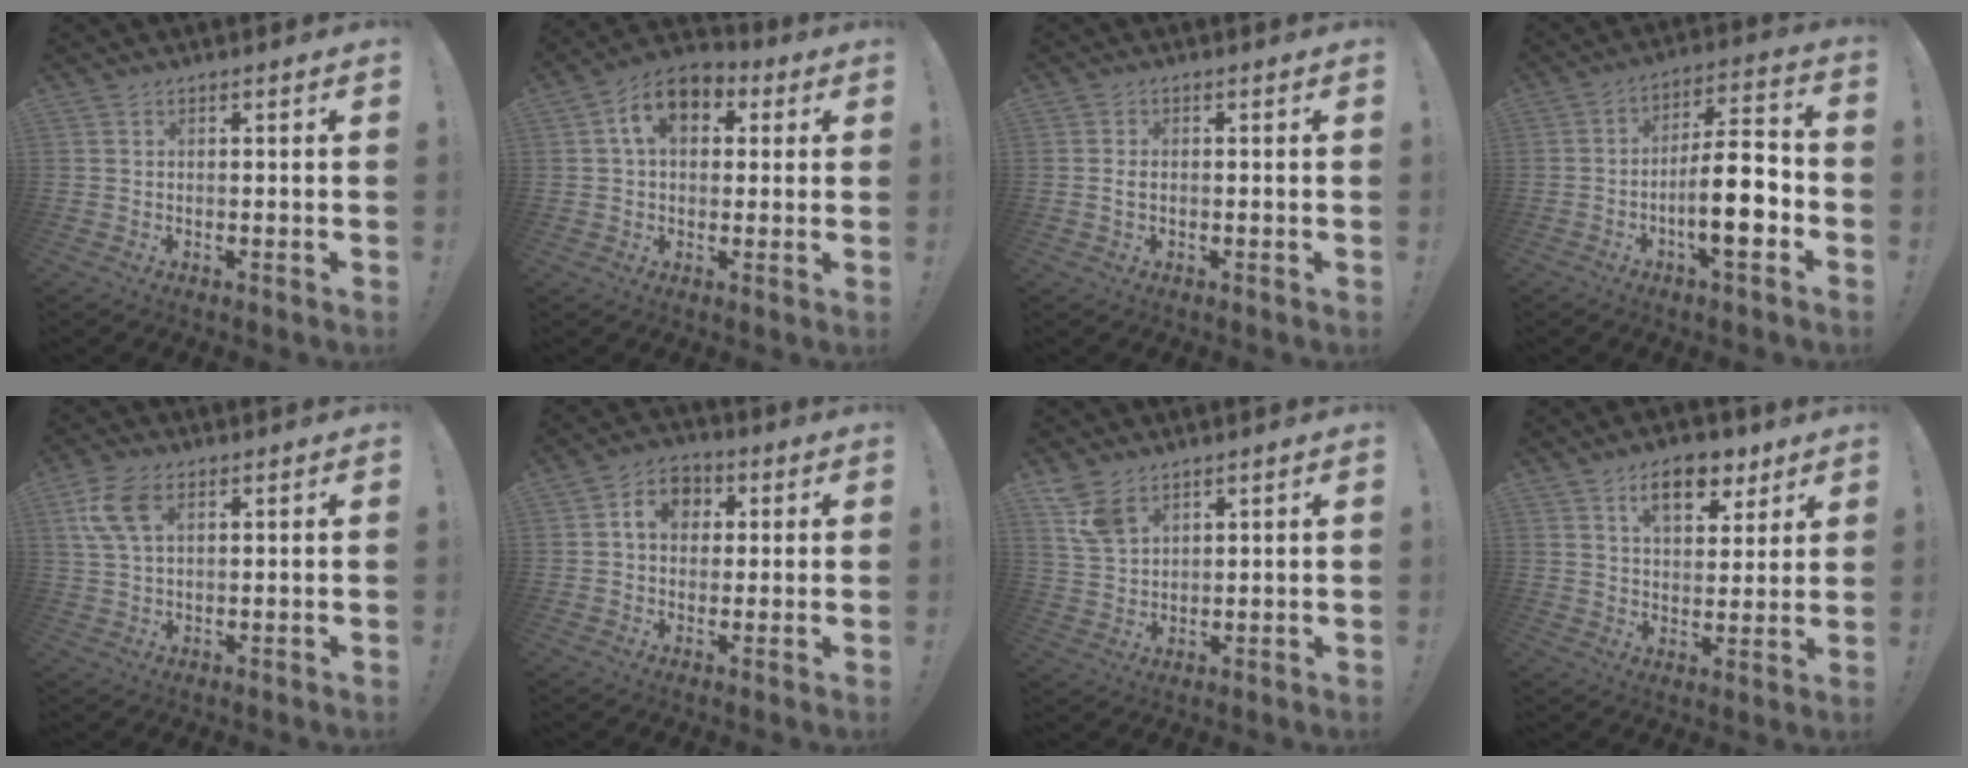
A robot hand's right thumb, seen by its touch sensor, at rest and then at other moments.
{"total": 10.6, "force": [3.7, 7.1, 7.0], "torque": [-0.118, 0.010, 0.071]}
{"total": 1.5, "force": [0.0, 1.1, 1.0], "torque": [-0.019, 0.006, -0.001]}
{"total": 15.6, "force": [-5.0, 4.5, 14.1], "torque": [-0.226, 0.020, -0.084]}
{"total": 9.5, "force": [3.8, 5.1, 7.0], "torque": [-0.141, -0.001, 0.073]}
{"total": 8.2, "force": [1.9, 6.6, 4.4], "torque": [-0.062, 0.006, 0.035]}
{"total": 7.5, "force": [5.0, 4.0, 4.0], "torque": [-0.078, -0.015, 0.100]}
{"total": 11.4, "force": [6.6, 6.3, 6.8], "torque": [-0.088, -0.029, 0.117]}